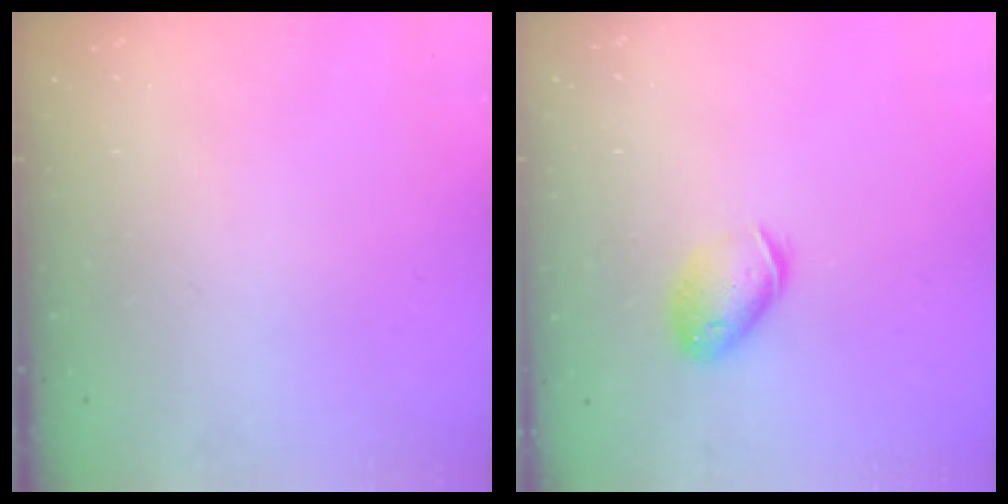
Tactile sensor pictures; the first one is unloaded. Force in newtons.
{"total": 11.2, "press": 11.1, "slide": 1.6}